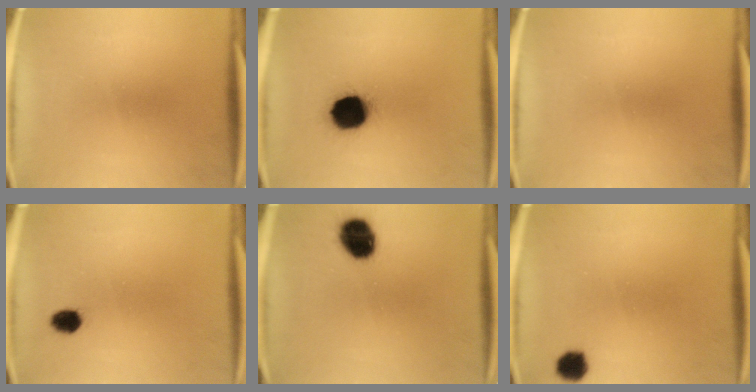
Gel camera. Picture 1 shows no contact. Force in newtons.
{"total": 14.4}
{"total": 0.0}
{"total": 3.1}
{"total": 11.1}
{"total": 3.9}